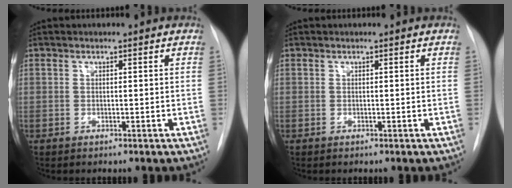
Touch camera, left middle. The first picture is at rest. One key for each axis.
{"total": 0.0}